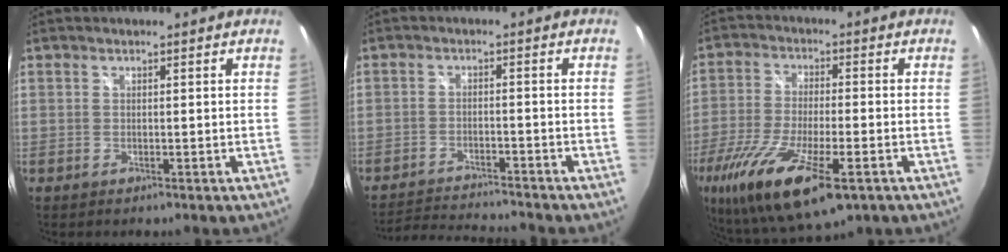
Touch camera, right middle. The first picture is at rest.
{"total": 8.9, "force": [-8.6, 0.2, 2.3], "torque": [-0.065, -0.004, -0.143]}
{"total": 21.2, "force": [-10.9, 6.9, 16.8], "torque": [-0.350, -0.074, -0.189]}